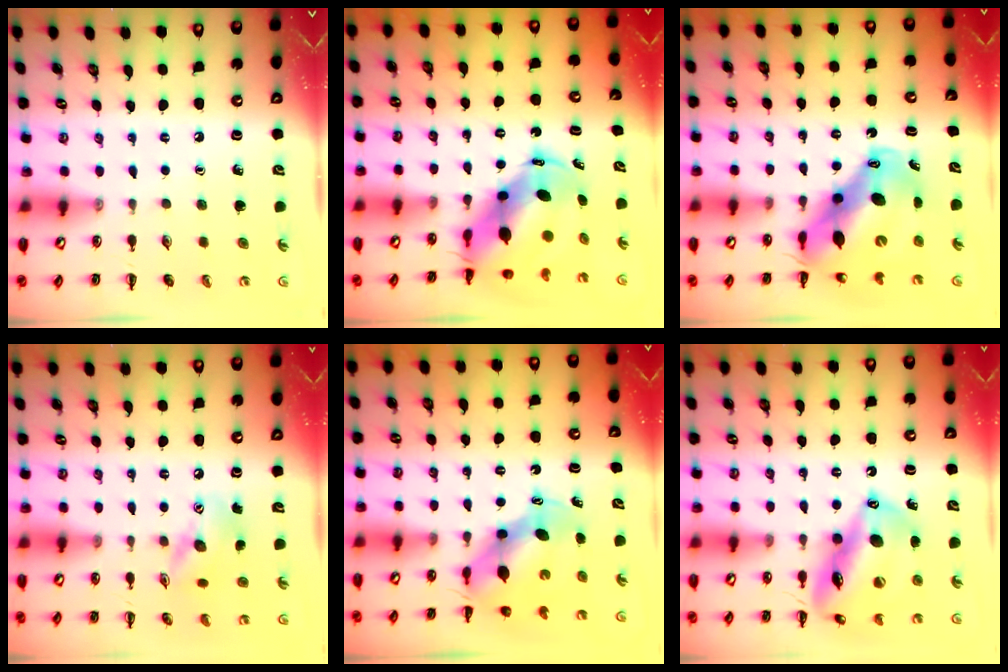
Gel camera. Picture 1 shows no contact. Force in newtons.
{"total": 9.3, "press": 9.0, "slide": 2.4}
{"total": 16.2, "press": 15.7, "slide": 4.2}
{"total": 12.0, "press": 11.9, "slide": 1.8}
{"total": 6.6, "press": 6.5, "slide": 1.2}
{"total": 17.5, "press": 16.9, "slide": 4.6}